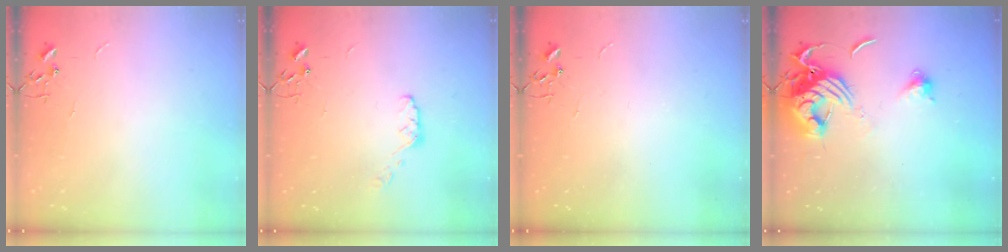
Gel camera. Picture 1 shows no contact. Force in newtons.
{"total": 5.5, "press": 5.4, "slide": 0.9}
{"total": 0.0}
{"total": 13.0, "press": 13.0, "slide": 1.4}